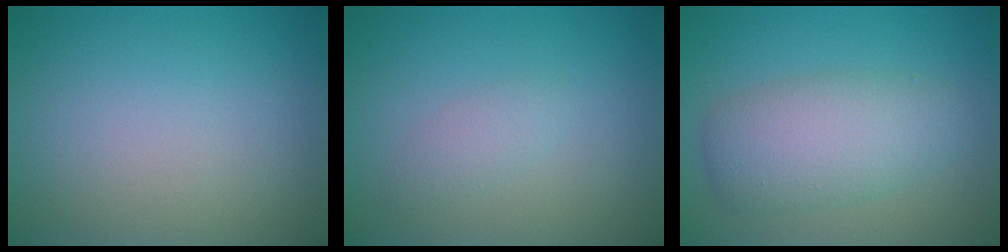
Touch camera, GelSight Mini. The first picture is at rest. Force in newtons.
{"total": 1.4, "press": 1.4, "slide": 0.1}
{"total": 5.2, "press": 5.2, "slide": 0.2}